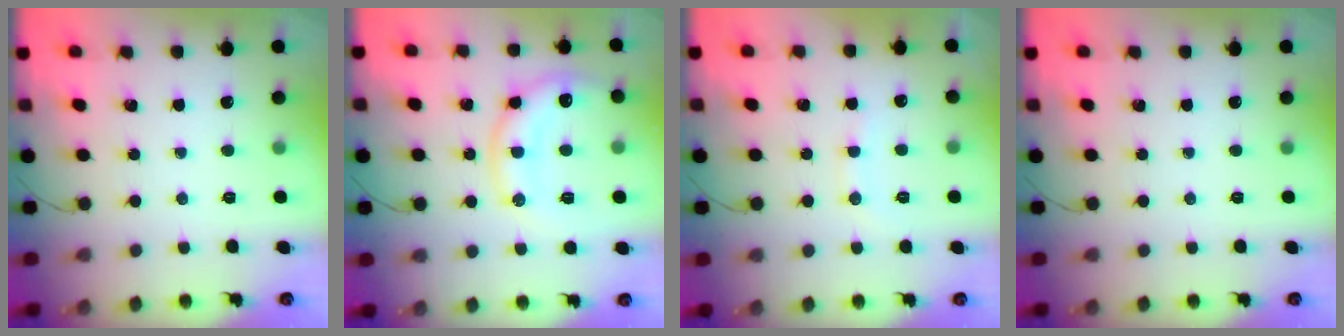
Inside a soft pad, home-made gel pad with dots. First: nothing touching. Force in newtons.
{"total": 13.7, "press": 13.6, "slide": 1.4}
{"total": 8.2, "press": 8.1, "slide": 1.0}
{"total": 0.0}